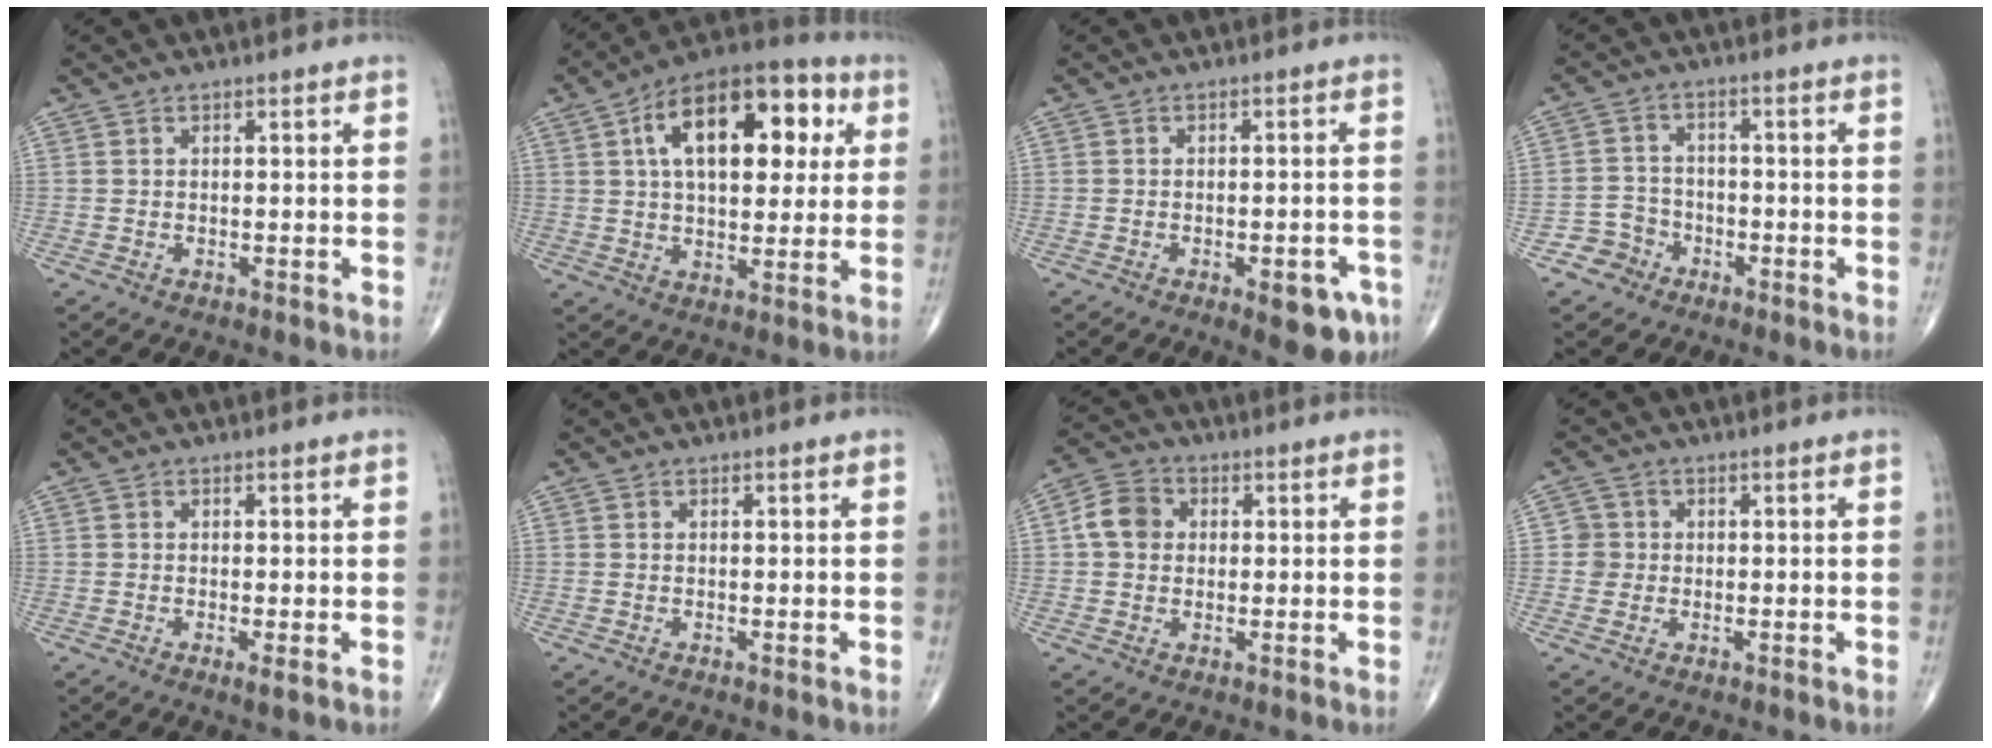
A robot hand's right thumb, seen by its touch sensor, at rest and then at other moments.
{"total": 21.0, "force": [6.0, 11.1, 16.7], "torque": [-0.222, 0.016, 0.082]}
{"total": 6.9, "force": [-3.4, 2.8, 5.3], "torque": [-0.047, 0.014, -0.035]}
{"total": 4.6, "force": [-2.7, 3.7, 0.0], "torque": [0.027, 0.024, -0.053]}
{"total": 1.5, "force": [-0.5, 0.2, 1.4], "torque": [-0.031, -0.008, -0.012]}
{"total": 0.0}
{"total": 6.2, "force": [0.7, 5.2, 3.2], "torque": [-0.050, 0.013, 0.003]}
{"total": 2.6, "force": [0.0, 2.6, 0.2], "torque": [0.020, 0.008, -0.004]}